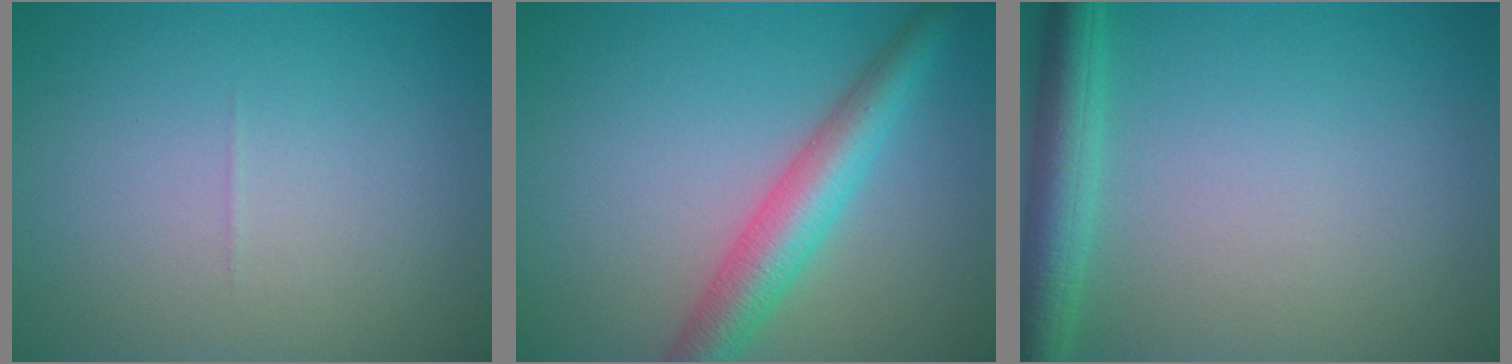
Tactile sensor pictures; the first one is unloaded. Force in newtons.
{"total": 5.1, "press": 5.0, "slide": 0.3}
{"total": 4.0, "press": 4.0, "slide": 0.2}